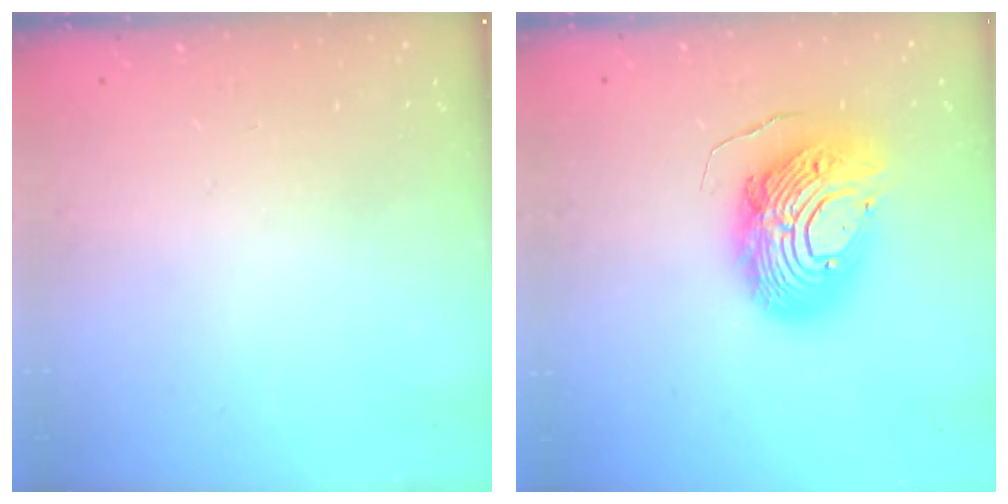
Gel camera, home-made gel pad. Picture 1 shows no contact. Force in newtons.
{"total": 16.1, "press": 16.0, "slide": 1.4}